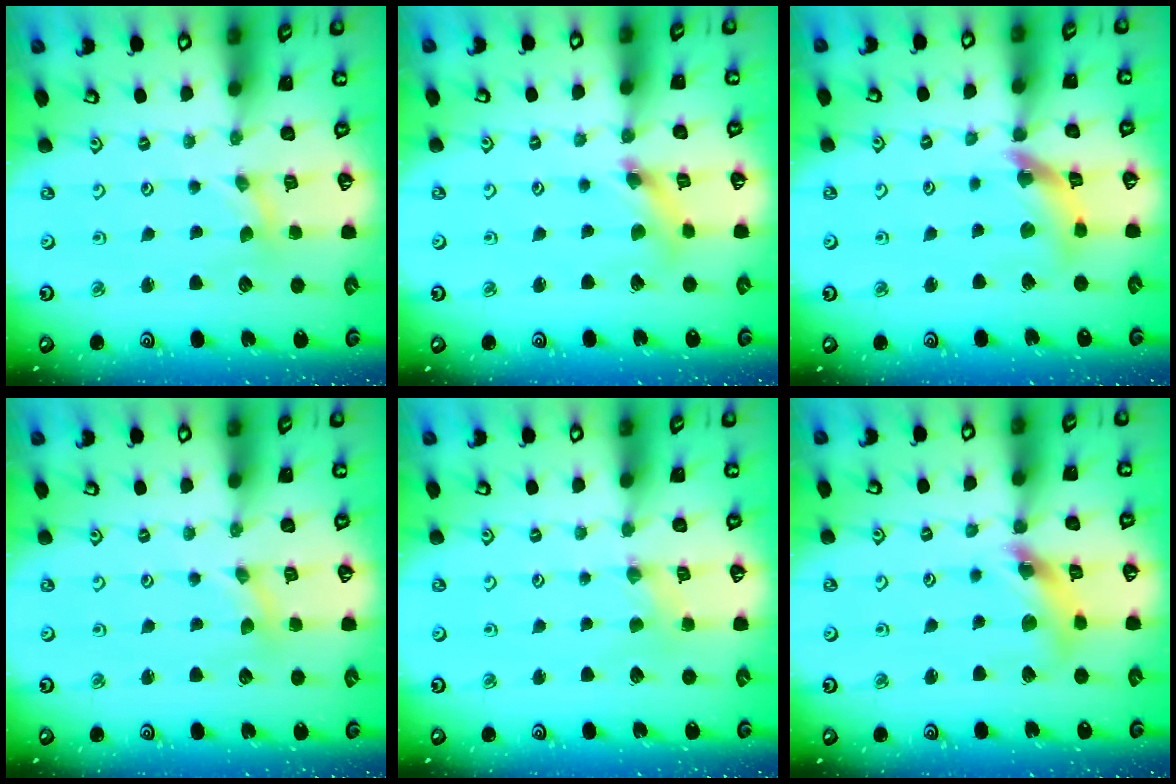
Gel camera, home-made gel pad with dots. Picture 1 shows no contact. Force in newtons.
{"total": 4.8, "press": 4.8, "slide": 0.5}
{"total": 11.8, "press": 11.7, "slide": 1.4}
{"total": 0.5, "press": 0.5, "slide": 0.0}
{"total": 1.2, "press": 1.2, "slide": 0.2}
{"total": 11.1, "press": 11.0, "slide": 1.1}